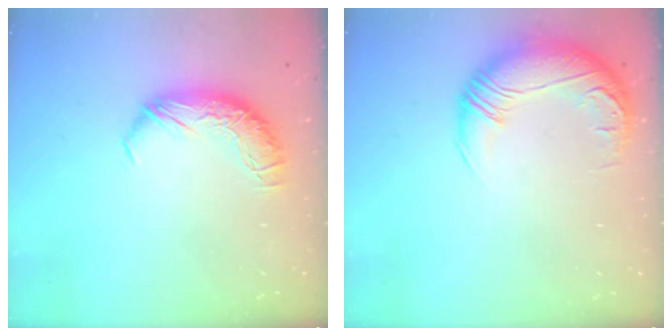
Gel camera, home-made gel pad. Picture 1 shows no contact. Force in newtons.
{"total": 2.9, "press": 1.1, "slide": 2.6}